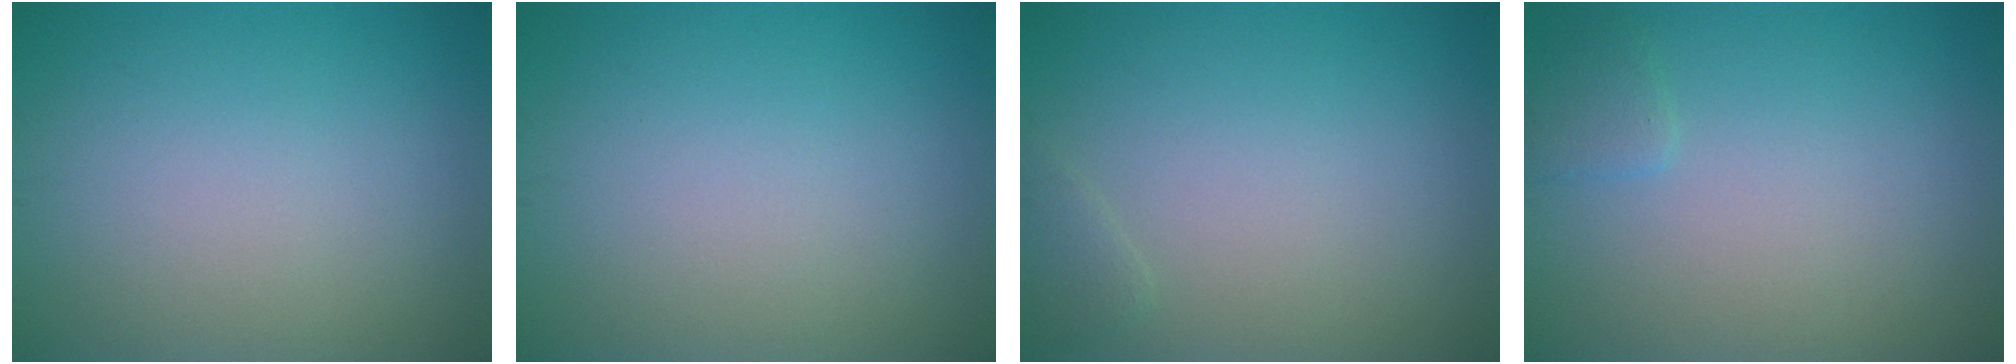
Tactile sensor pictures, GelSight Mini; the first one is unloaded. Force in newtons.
{"total": 0.0}
{"total": 0.9, "press": 0.9, "slide": 0.1}
{"total": 1.0, "press": 1.0, "slide": 0.1}